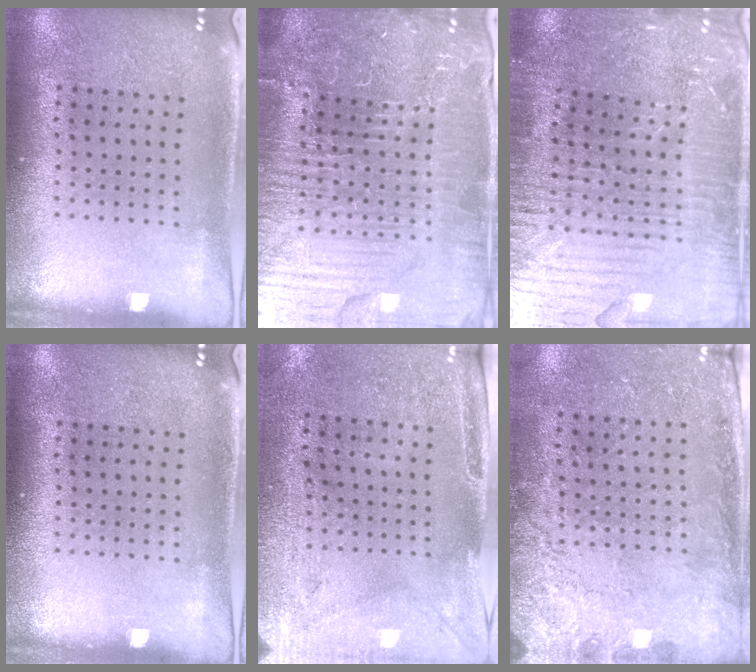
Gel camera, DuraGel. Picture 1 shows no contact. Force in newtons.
{"total": 6.2, "press": 5.6, "slide": 2.7}
{"total": 3.8, "press": 3.7, "slide": 1.0}
{"total": 0.0}
{"total": 2.9, "press": 2.5, "slide": 1.6}
{"total": 2.6, "press": 2.3, "slide": 1.2}